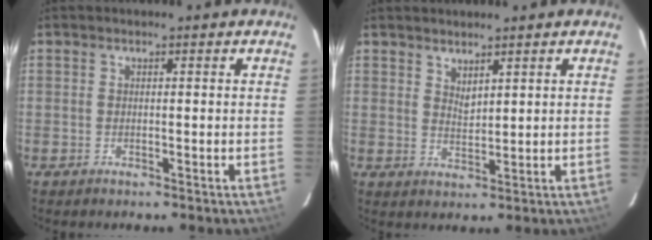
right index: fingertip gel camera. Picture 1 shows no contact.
{"total": 2.6, "force": [2.3, 0.8, 1.1], "torque": [-0.016, -0.001, 0.041]}